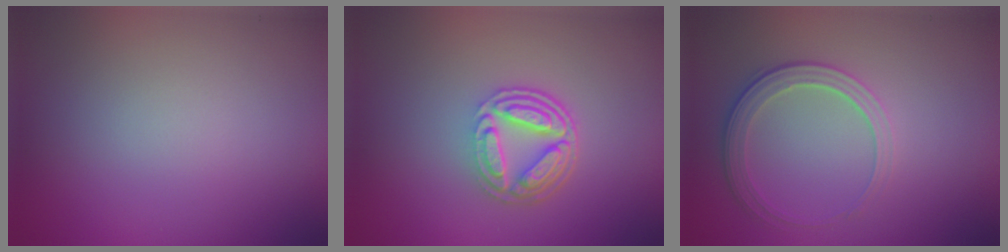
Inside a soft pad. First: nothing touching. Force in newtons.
{"total": 4.7, "press": 3.4, "slide": 3.2}
{"total": 2.7, "press": 2.5, "slide": 1.2}